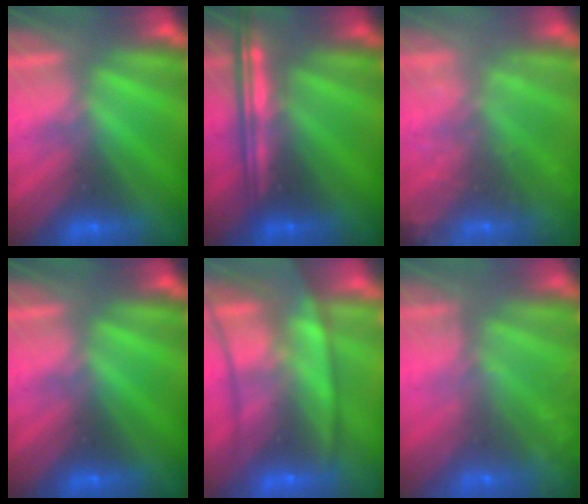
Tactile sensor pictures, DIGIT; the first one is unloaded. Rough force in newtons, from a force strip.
{"total": 6.9}
{"total": 7.9}
{"total": 0.0}
{"total": 7.6}
{"total": 6.4}